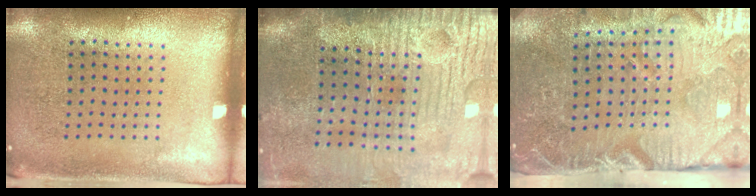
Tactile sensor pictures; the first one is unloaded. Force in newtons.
{"total": 4.7, "press": 4.0, "slide": 2.4}
{"total": 4.4, "press": 4.1, "slide": 1.4}